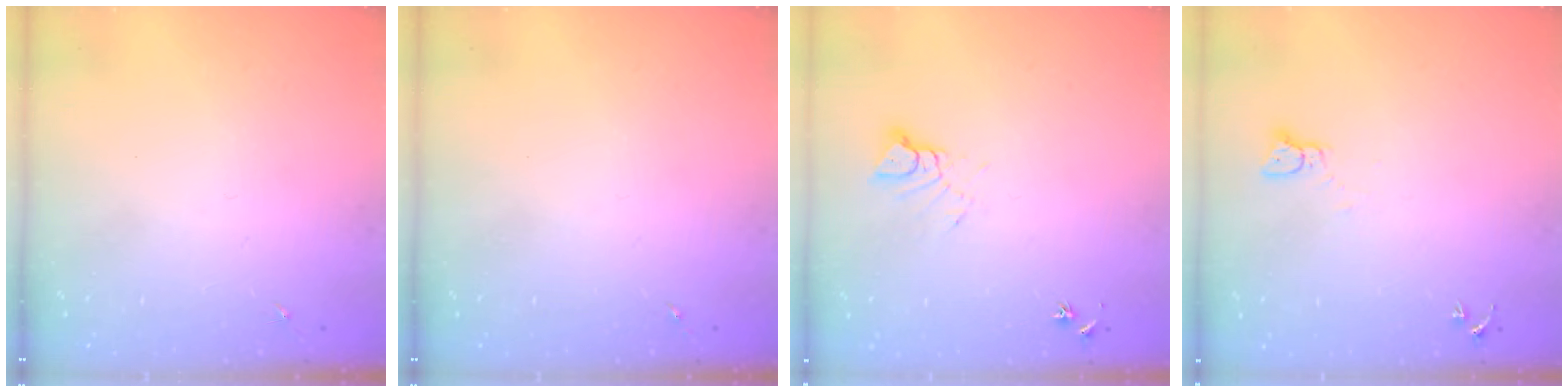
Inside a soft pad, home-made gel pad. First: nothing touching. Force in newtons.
{"total": 0.0}
{"total": 6.0, "press": 6.0, "slide": 0.4}
{"total": 2.3, "press": 2.3, "slide": 0.2}